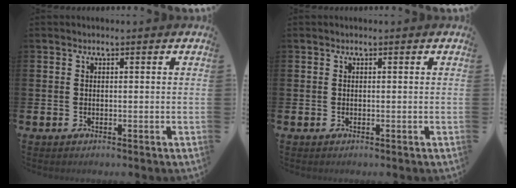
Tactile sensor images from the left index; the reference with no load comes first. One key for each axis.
{"total": 0.0}